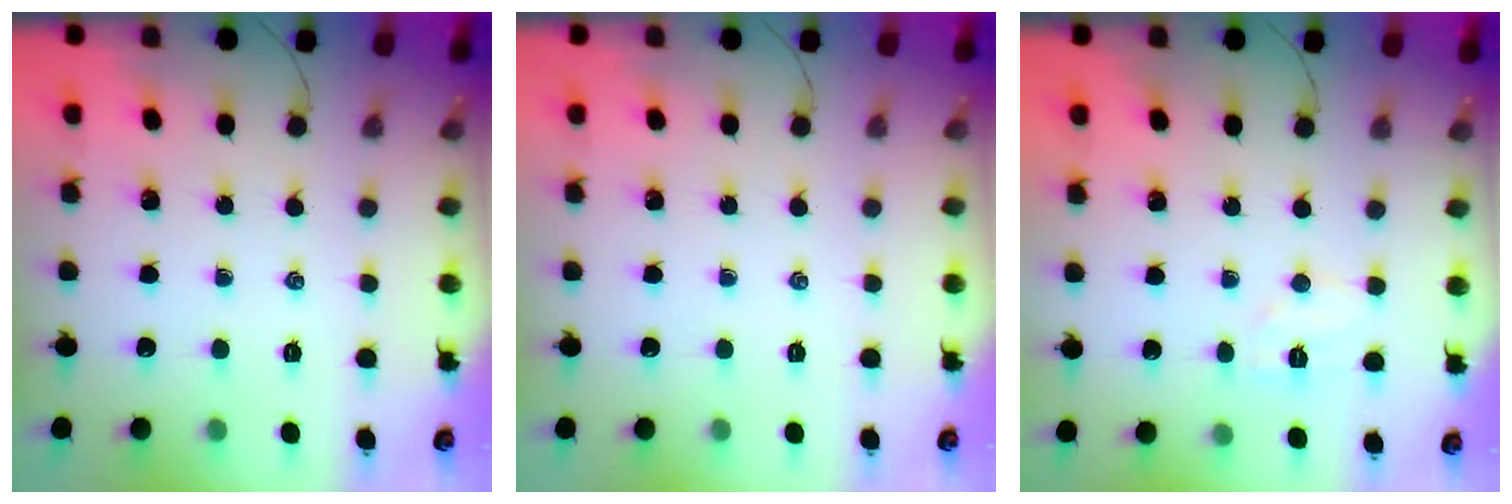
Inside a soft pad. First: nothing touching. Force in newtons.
{"total": 0.0}
{"total": 5.0, "press": 4.9, "slide": 1.1}